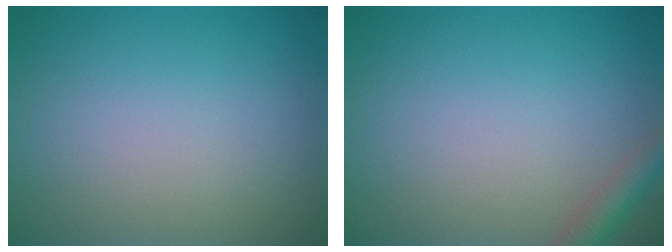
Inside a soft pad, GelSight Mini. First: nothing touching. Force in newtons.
{"total": 2.3, "press": 2.3, "slide": 0.1}